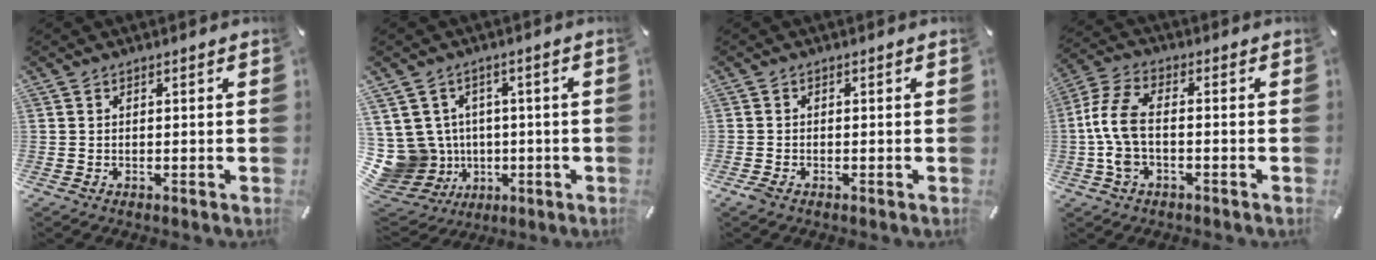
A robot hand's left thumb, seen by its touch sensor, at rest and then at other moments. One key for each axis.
{"total": 11.5, "fx": 0.0, "fy": 11.1, "fz": 2.9, "tx": -0.106, "ty": -0.010, "tz": 0.007}
{"total": 1.0, "fx": -0.8, "fy": 0.4, "fz": 0.4, "tx": -0.008, "ty": -0.001, "tz": -0.014}
{"total": 8.4, "fx": -1.2, "fy": 4.2, "fz": 7.1, "tx": -0.160, "ty": 0.000, "tz": -0.024}